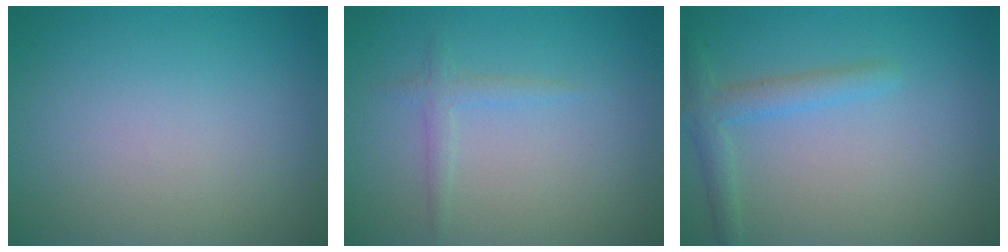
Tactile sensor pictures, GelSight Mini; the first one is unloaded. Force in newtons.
{"total": 1.4, "press": 1.4, "slide": 0.1}
{"total": 2.3, "press": 2.3, "slide": 0.1}